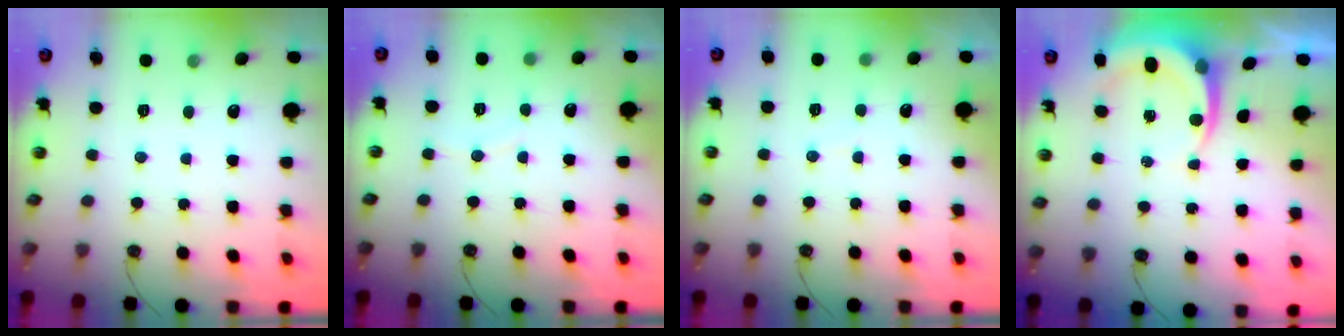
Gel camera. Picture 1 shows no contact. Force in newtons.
{"total": 4.0, "press": 4.0, "slide": 0.5}
{"total": 2.3, "press": 2.0, "slide": 1.2}
{"total": 5.6, "press": 5.6, "slide": 0.4}